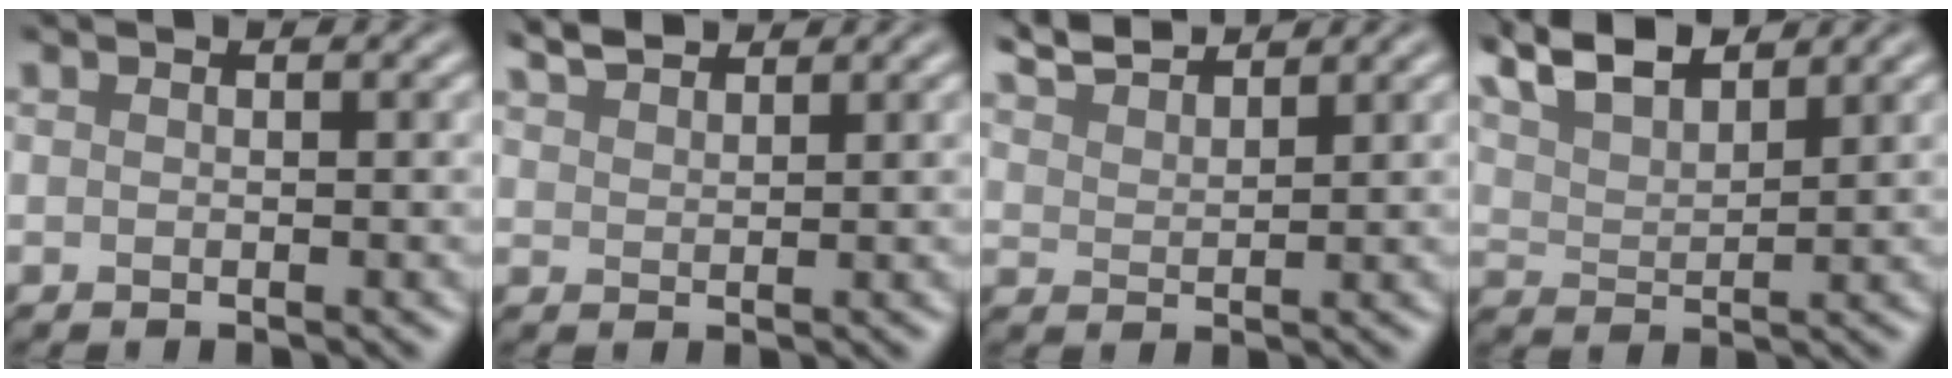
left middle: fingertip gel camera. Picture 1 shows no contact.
{"total": 2.4, "force": [2.3, 0.4, 0.7], "torque": [-0.010, 0.006, 0.051]}
{"total": 3.8, "force": [3.6, 0.4, 1.0], "torque": [-0.021, 0.009, 0.071]}
{"total": 6.5, "force": [5.3, 1.8, 3.3], "torque": [-0.067, 0.017, 0.088]}